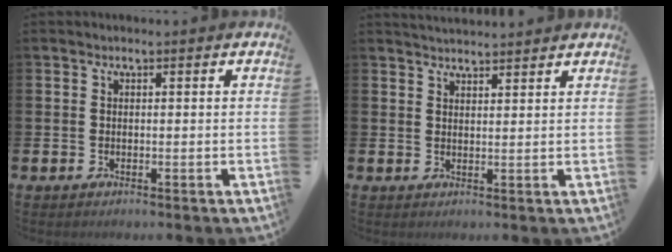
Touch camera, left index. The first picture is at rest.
{"total": 2.9, "force": [2.9, 0.2, 0.0], "torque": [-0.002, -0.014, 0.053]}